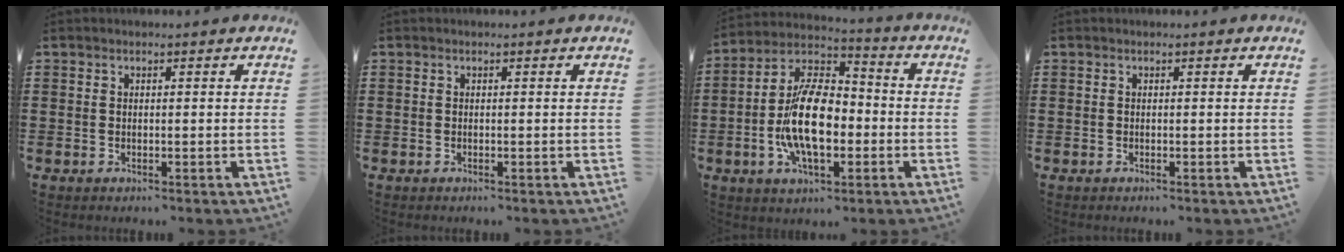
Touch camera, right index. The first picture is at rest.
{"total": 0.0}
{"total": 13.6, "force": [-2.9, 7.1, 11.2], "torque": [-0.243, -0.002, -0.057]}
{"total": 0.0}